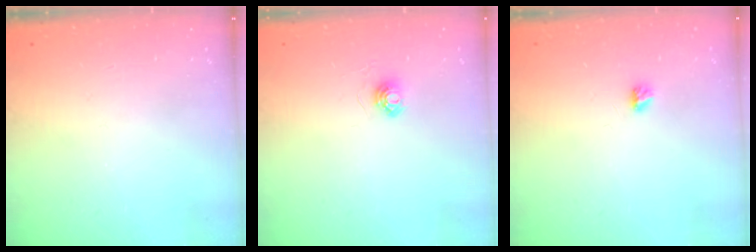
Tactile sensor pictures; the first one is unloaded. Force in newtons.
{"total": 4.7, "press": 4.7, "slide": 0.3}
{"total": 3.3, "press": 3.3, "slide": 0.4}